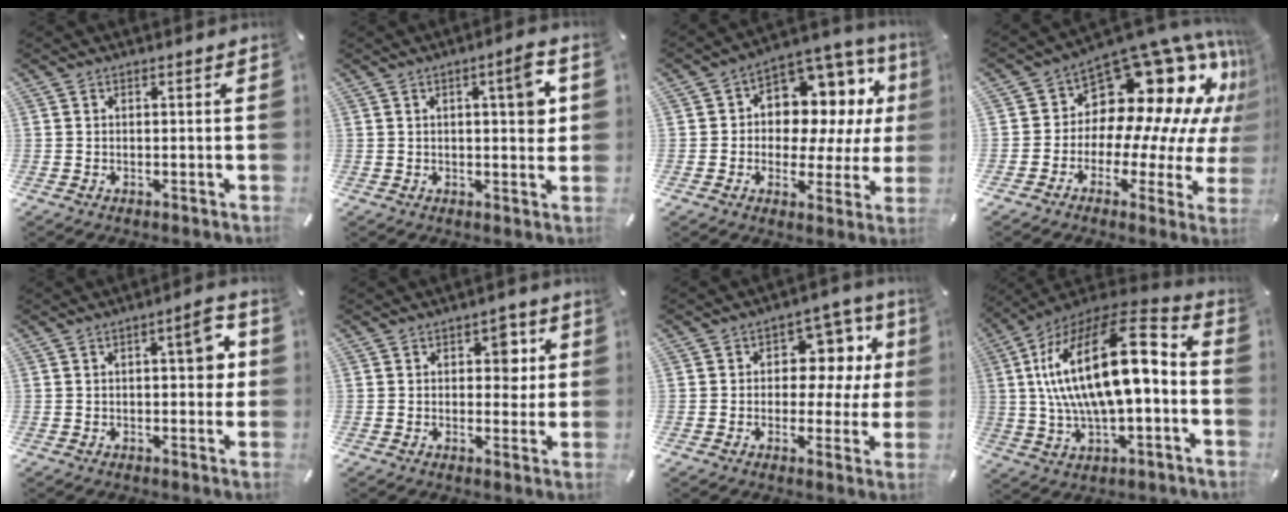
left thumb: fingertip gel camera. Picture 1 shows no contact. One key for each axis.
{"total": 5.9, "fx": 0.8, "fy": 2.3, "fz": 5.3, "tx": -0.069, "ty": 0.001, "tz": 0.005}
{"total": 11.2, "fx": 2.8, "fy": 8.9, "fz": 6.3, "tx": -0.083, "ty": -0.038, "tz": 0.057}
{"total": 18.0, "fx": 10.5, "fy": 10.6, "fz": 10.1, "tx": -0.136, "ty": -0.115, "tz": 0.189}
{"total": 6.9, "fx": 1.1, "fy": 2.9, "fz": 6.2, "tx": -0.069, "ty": -0.003, "tz": 0.008}
{"total": 5.7, "fx": 1.5, "fy": 3.9, "fz": 3.8, "tx": -0.027, "ty": -0.011, "tz": 0.014}
{"total": 10.6, "fx": 2.8, "fy": 7.7, "fz": 6.8, "tx": -0.083, "ty": -0.025, "tz": 0.047}
{"total": 25.5, "fx": 3.6, "fy": 11.5, "fz": 22.4, "tx": -0.434, "ty": -0.017, "tz": 0.058}